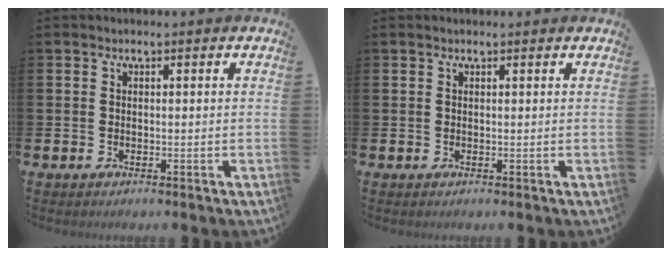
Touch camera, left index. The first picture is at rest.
{"total": 0.0}